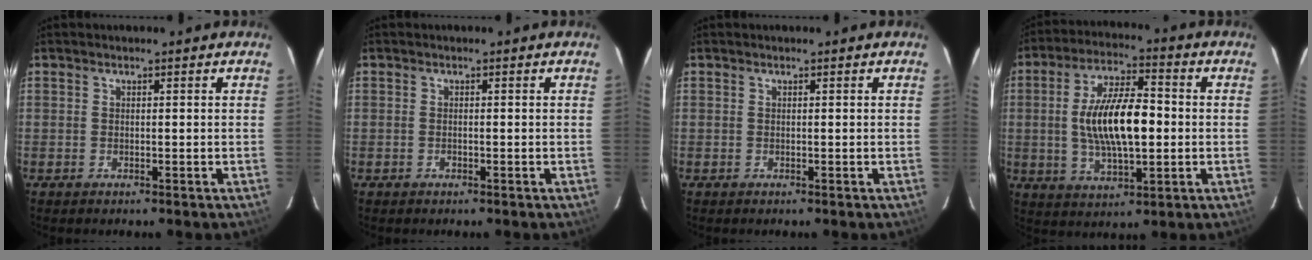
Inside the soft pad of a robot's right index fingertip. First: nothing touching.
{"total": 0.6, "force": [-0.4, 0.3, 0.3], "torque": [-0.006, 0.001, -0.008]}
{"total": 0.0}
{"total": 14.2, "force": [-0.4, 5.5, 13.1], "torque": [-0.246, 0.005, -0.004]}